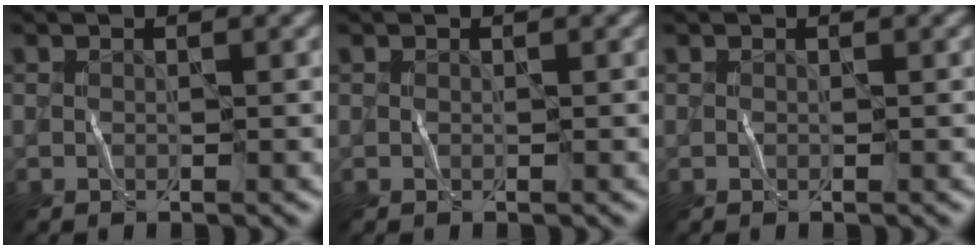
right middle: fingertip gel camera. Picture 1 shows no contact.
{"total": 0.0}
{"total": 0.0}